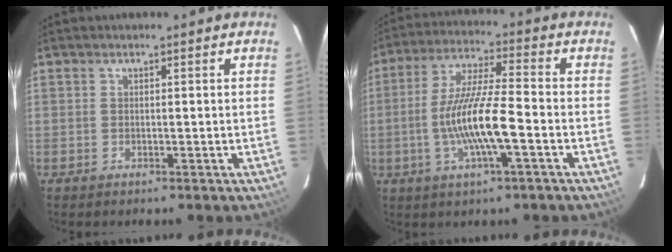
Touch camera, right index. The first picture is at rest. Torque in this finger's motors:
{"motor_torque": [1.23, -0.83, 0.88, 0.21]}